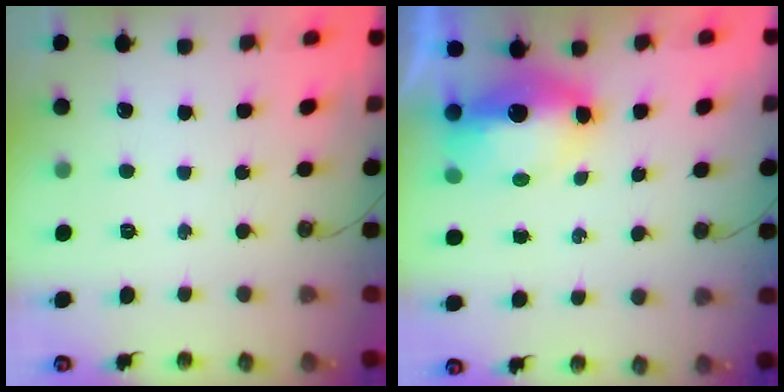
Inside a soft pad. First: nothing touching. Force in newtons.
{"total": 8.0, "press": 8.0, "slide": 0.9}